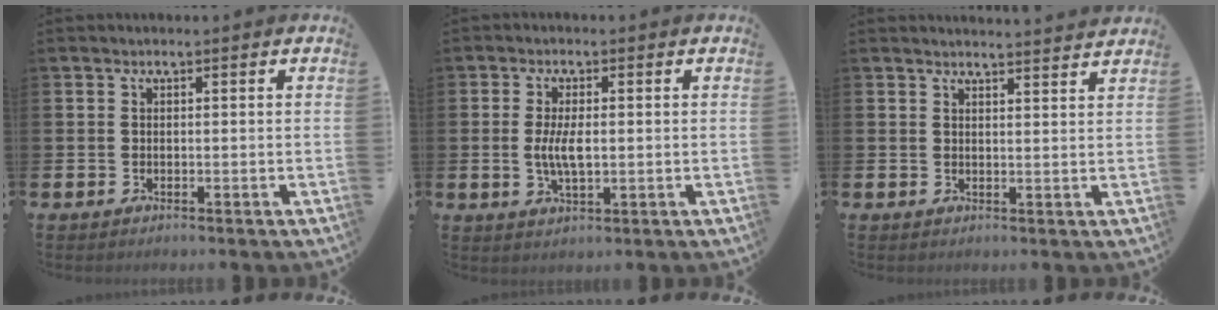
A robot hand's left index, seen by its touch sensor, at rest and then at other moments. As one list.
[{"total": 4.3, "force": [0.1, 1.7, 3.9], "torque": [-0.065, 0.001, -0.003]}, {"total": 2.8, "force": [2.8, -0.3, -0.2], "torque": [0.007, -0.021, 0.048]}]